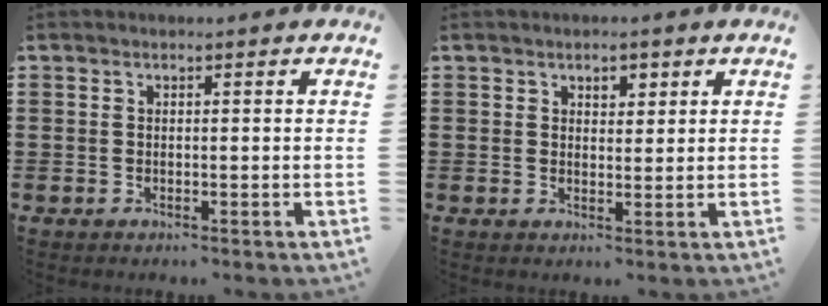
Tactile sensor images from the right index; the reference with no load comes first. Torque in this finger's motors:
{"motor_torque": [0.01, -0.01, 0.00, 0.01]}